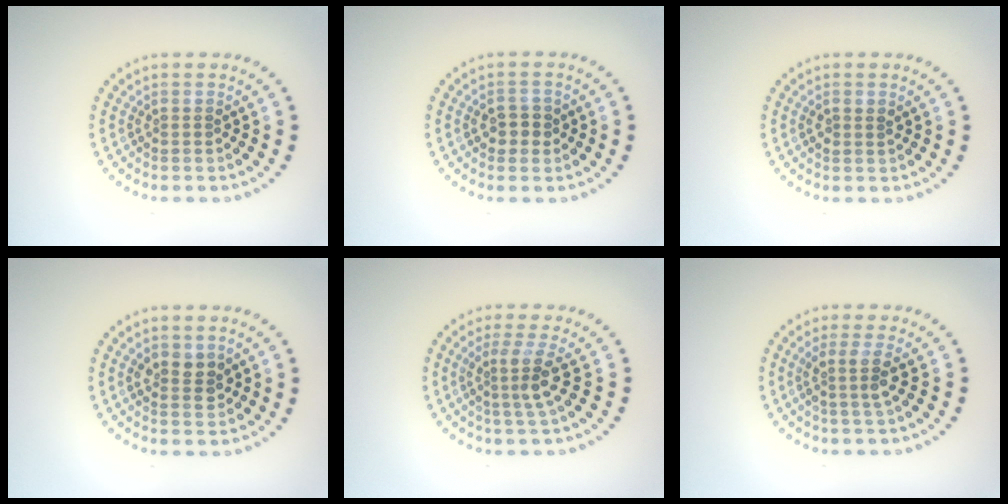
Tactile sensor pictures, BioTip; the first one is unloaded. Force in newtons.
{"total": 1.9, "press": 1.8, "slide": 0.4}
{"total": 1.1, "press": 1.0, "slide": 0.4}
{"total": 2.2, "press": 2.2, "slide": 0.4}
{"total": 2.9, "press": 2.2, "slide": 1.9}
{"total": 2.3, "press": 1.7, "slide": 1.5}